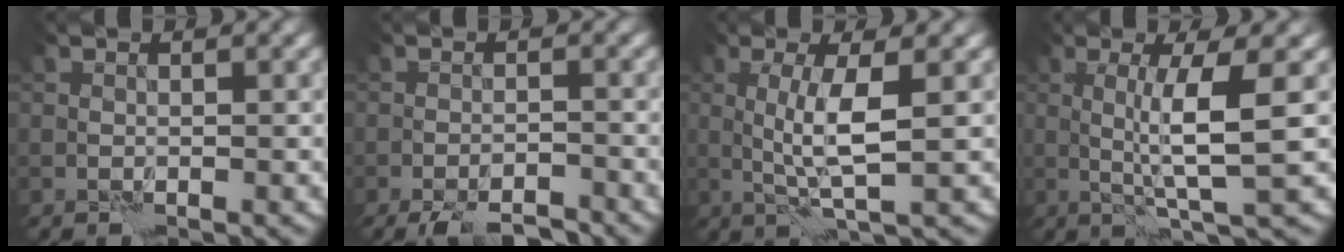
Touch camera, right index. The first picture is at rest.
{"total": 4.5, "force": [-3.9, 0.8, 2.0], "torque": [-0.027, -0.009, -0.061]}
{"total": 3.8, "force": [0.6, 0.3, 3.7], "torque": [-0.073, -0.002, 0.014]}
{"total": 5.1, "force": [0.8, 0.3, 5.1], "torque": [-0.089, -0.001, 0.016]}